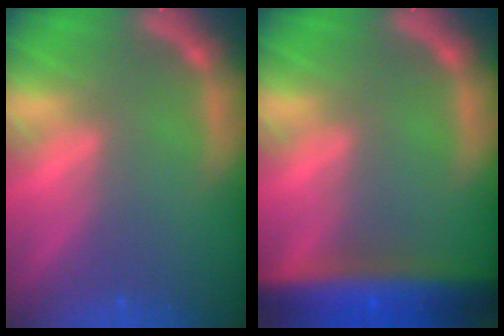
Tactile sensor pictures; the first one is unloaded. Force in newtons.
{"total": 9.6}